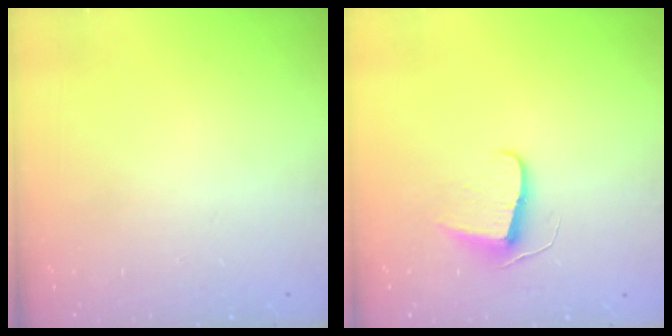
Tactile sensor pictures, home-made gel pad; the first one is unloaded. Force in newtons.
{"total": 7.5, "press": 7.4, "slide": 0.6}